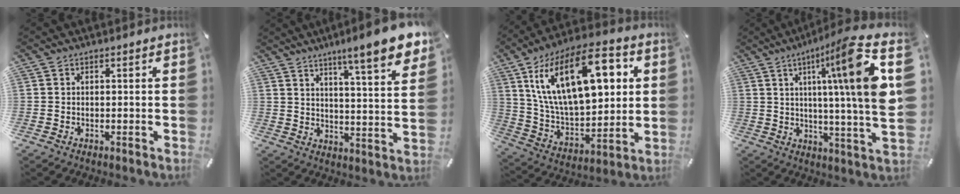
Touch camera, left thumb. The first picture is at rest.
{"total": 12.0, "force": [9.1, 1.3, 7.8], "torque": [-0.118, -0.063, 0.144]}
{"total": 25.2, "force": [10.0, 13.1, 19.0], "torque": [-0.364, -0.030, 0.158]}
{"total": 21.4, "force": [7.4, 1.0, 20.0], "torque": [-0.305, -0.044, 0.092]}